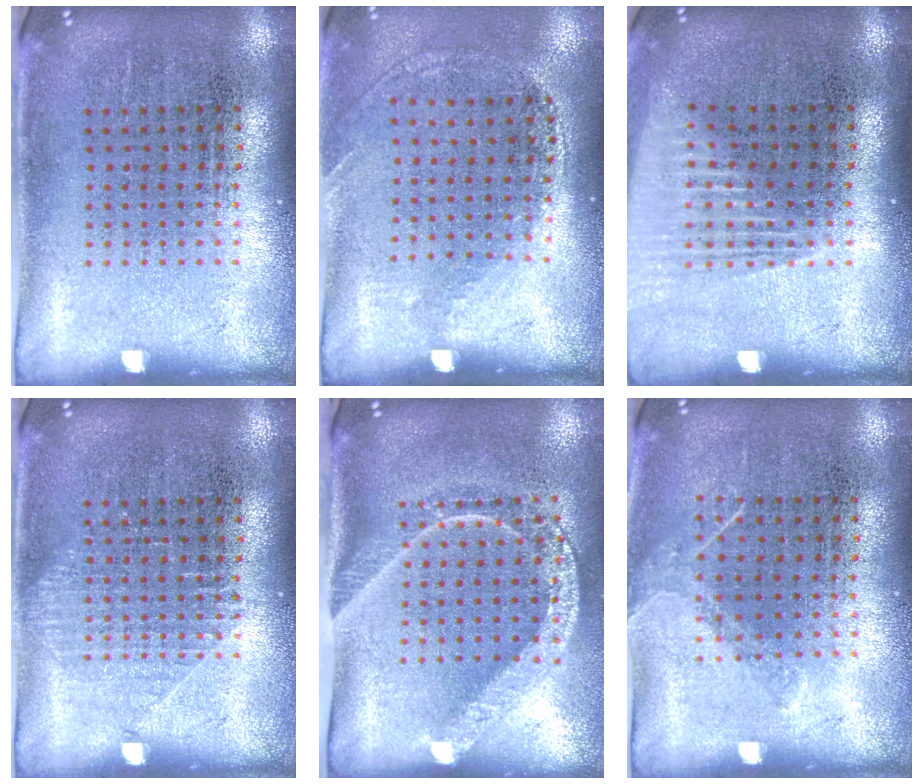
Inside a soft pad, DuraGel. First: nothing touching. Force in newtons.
{"total": 1.2, "press": 1.0, "slide": 0.8}
{"total": 1.2, "press": 1.1, "slide": 0.4}
{"total": 1.0, "press": 1.0, "slide": 0.2}
{"total": 2.0, "press": 1.6, "slide": 1.3}
{"total": 0.9, "press": 0.9, "slide": 0.4}